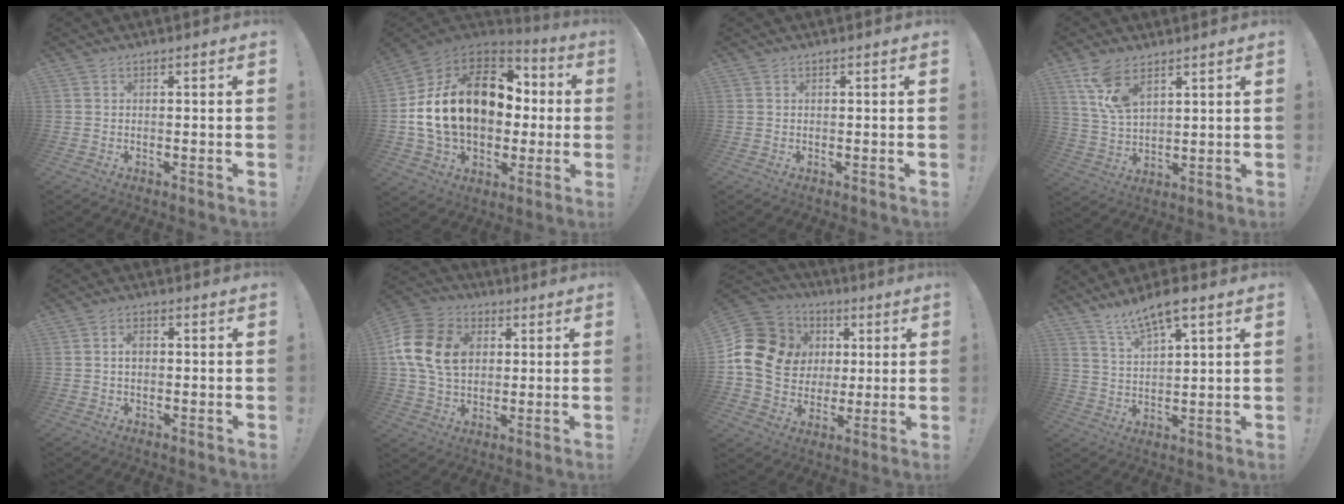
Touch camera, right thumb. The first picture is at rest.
{"total": 23.5, "force": [2.7, 16.2, 16.7], "torque": [-0.285, 0.011, 0.077]}
{"total": 0.0}
{"total": 9.9, "force": [6.1, 4.8, 6.2], "torque": [-0.115, -0.019, 0.118]}
{"total": 2.8, "force": [-0.1, 1.9, 2.1], "torque": [-0.033, 0.005, -0.004]}
{"total": 17.4, "force": [3.4, 13.1, 10.8], "torque": [-0.198, 0.001, 0.066]}
{"total": 18.1, "force": [2.9, 15.3, 9.2], "torque": [-0.172, 0.001, 0.077]}
{"total": 8.8, "force": [6.8, 1.9, 5.4], "torque": [-0.093, -0.038, 0.120]}